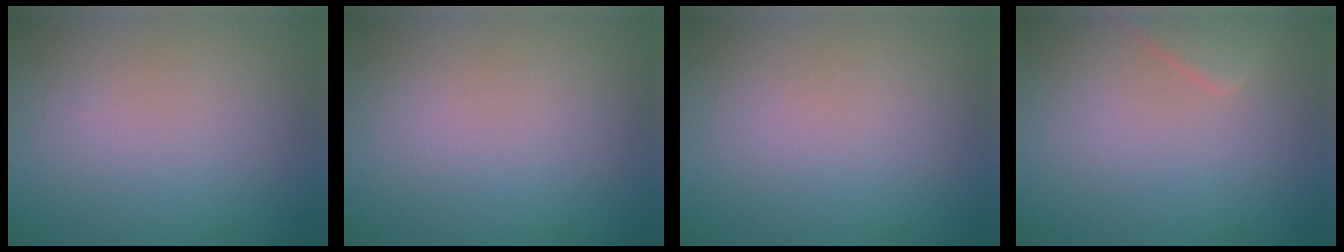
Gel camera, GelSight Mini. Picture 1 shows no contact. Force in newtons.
{"total": 0.0}
{"total": 0.0}
{"total": 1.8, "press": 1.8, "slide": 0.1}